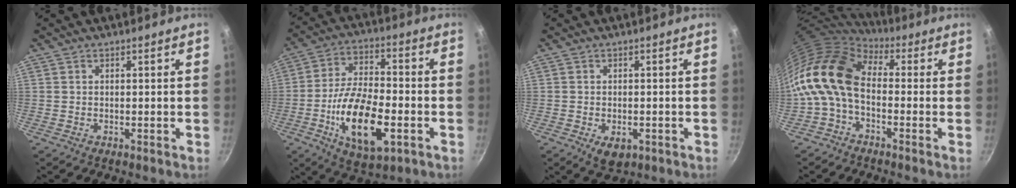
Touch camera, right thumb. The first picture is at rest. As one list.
[{"total": 17.4, "force": [-5.2, 7.9, 14.6], "torque": [-0.257, 0.020, -0.090]}, {"total": 4.6, "force": [-1.6, 2.8, 3.2], "torque": [-0.038, 0.000, -0.015]}, {"total": 13.2, "force": [-1.1, 8.6, 10.0], "torque": [-0.178, 0.028, -0.041]}]